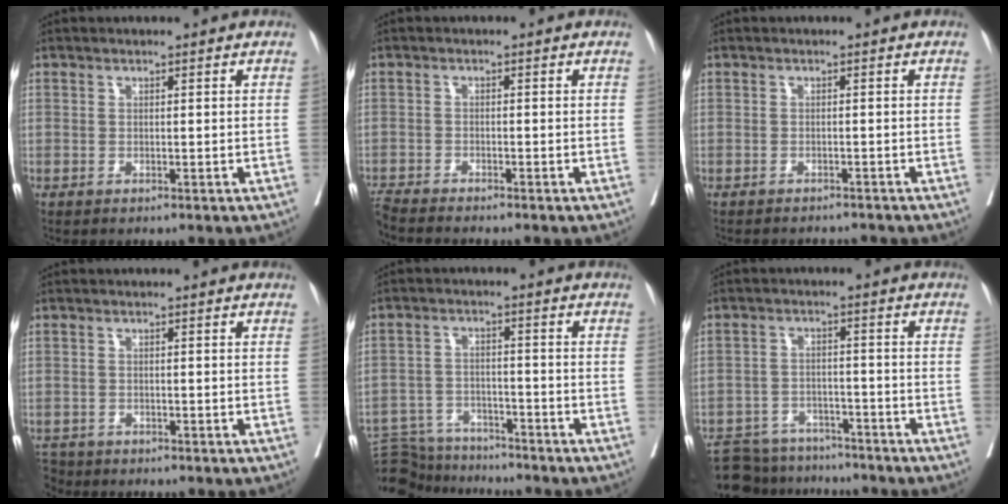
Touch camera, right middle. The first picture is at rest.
{"total": 5.5, "force": [-5.2, -0.1, 1.7], "torque": [-0.024, -0.018, -0.091]}
{"total": 4.0, "force": [-4.0, 0.5, 0.3], "torque": [0.000, -0.009, -0.052]}
{"total": 3.0, "force": [-2.8, 1.1, -0.3], "torque": [0.002, -0.006, -0.051]}
{"total": 10.3, "force": [-10.0, 1.9, 1.1], "torque": [-0.021, 0.012, -0.162]}
{"total": 12.8, "force": [-11.8, 4.2, 2.9], "torque": [-0.054, 0.007, -0.171]}